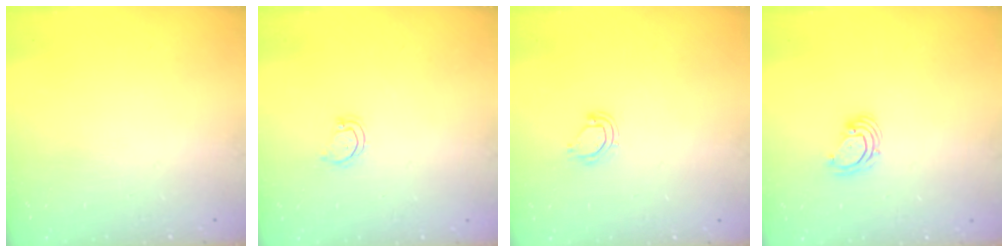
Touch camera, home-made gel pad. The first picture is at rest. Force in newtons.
{"total": 2.8, "press": 2.8, "slide": 0.3}
{"total": 5.2, "press": 5.2, "slide": 0.4}
{"total": 4.5, "press": 4.5, "slide": 0.5}